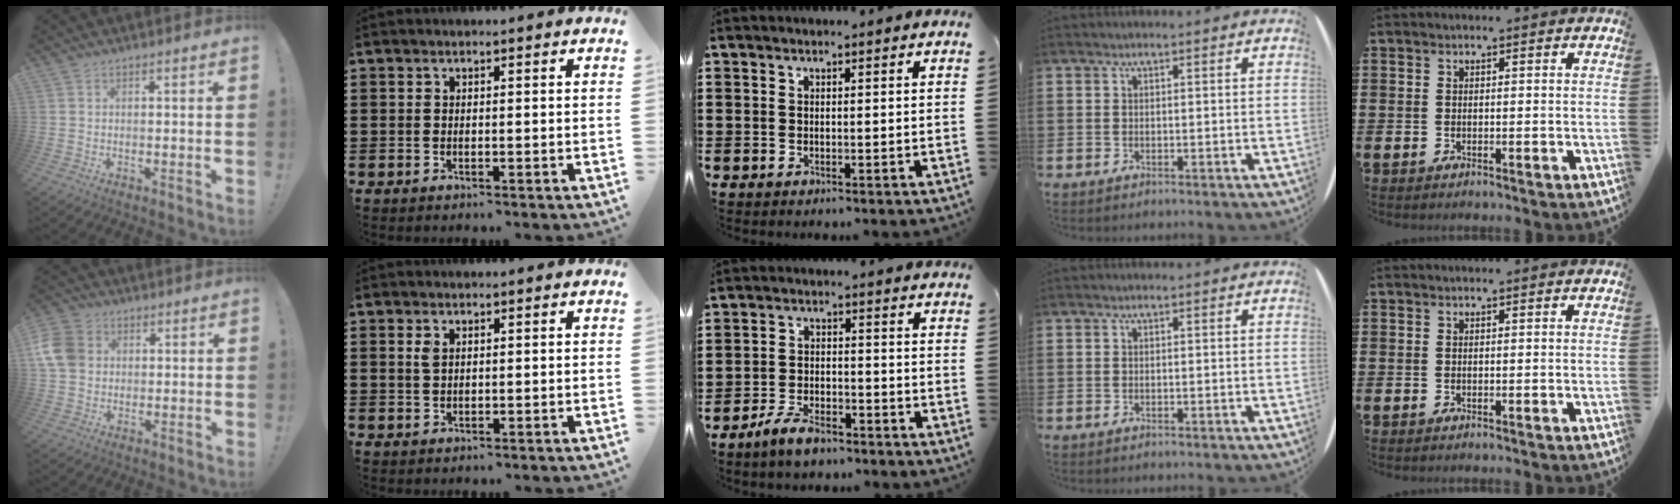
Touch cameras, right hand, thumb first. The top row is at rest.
{"thumb": {"total": 9.7, "force": [1.7, 8.0, 5.1], "torque": [-0.096, 0.005, 0.036]}, "index": {"total": 1.5, "force": [0.6, 0.7, 1.1], "torque": [-0.026, 0.003, 0.010]}, "middle": {"total": 5.0, "force": [-4.2, 1.5, 2.4], "torque": [-0.061, 0.002, -0.083]}}